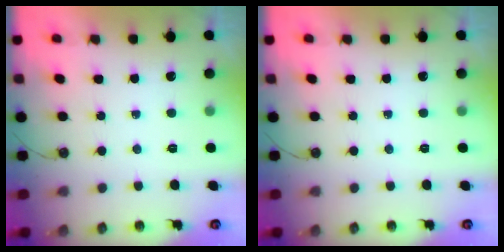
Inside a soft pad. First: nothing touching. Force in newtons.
{"total": 0.0}